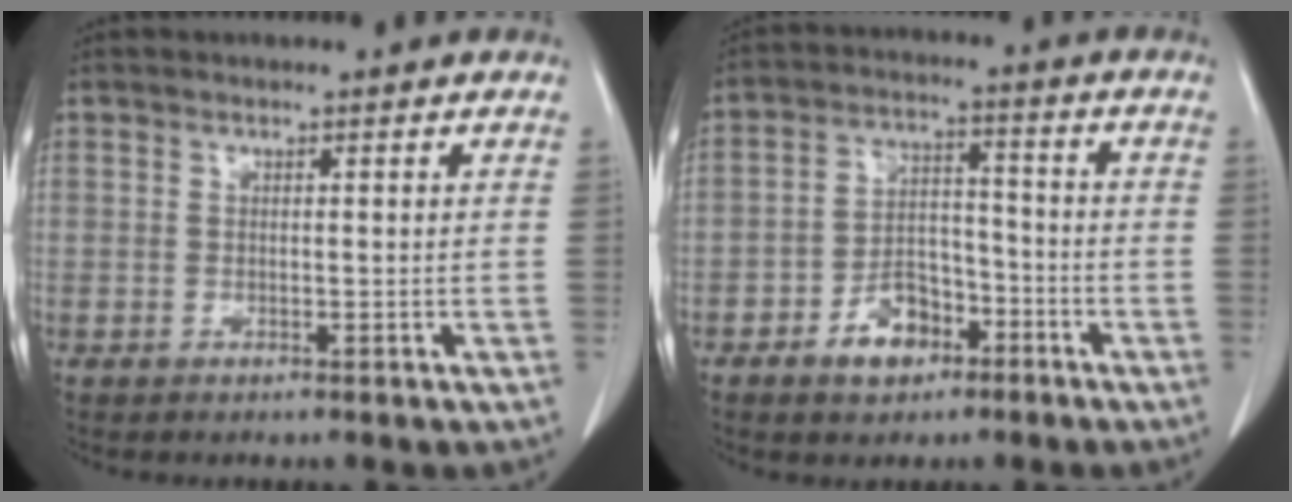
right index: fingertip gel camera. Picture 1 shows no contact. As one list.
[{"total": 7.4, "force": [-4.0, 4.7, 4.1], "torque": [-0.074, 0.020, -0.062]}]